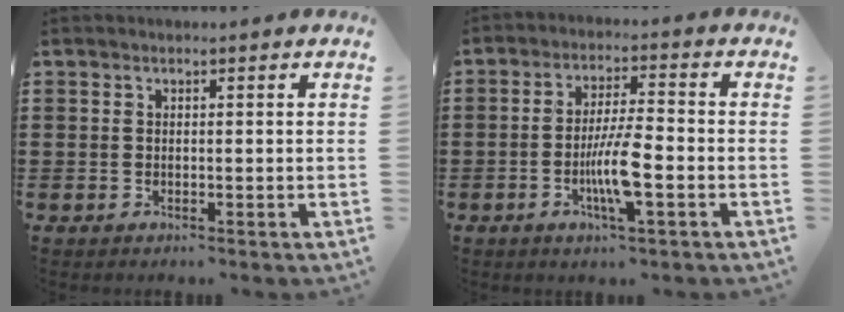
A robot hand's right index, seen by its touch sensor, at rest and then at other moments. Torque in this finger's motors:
{"motor_torque": [0.60, 0.08, 0.48, 0.11]}